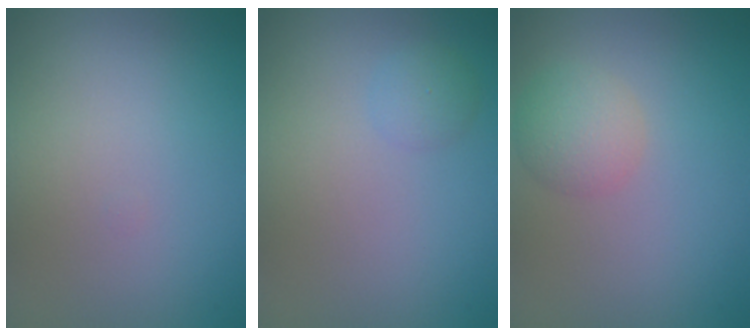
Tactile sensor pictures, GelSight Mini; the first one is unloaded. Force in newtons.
{"total": 1.4, "press": 1.4, "slide": 0.1}
{"total": 2.6, "press": 2.6, "slide": 0.1}